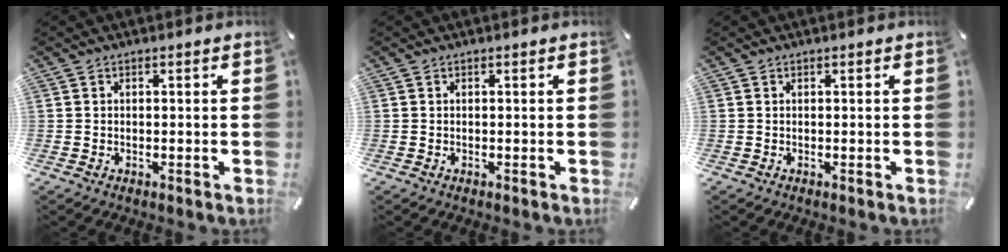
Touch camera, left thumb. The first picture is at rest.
{"total": 0.0}
{"total": 0.0}